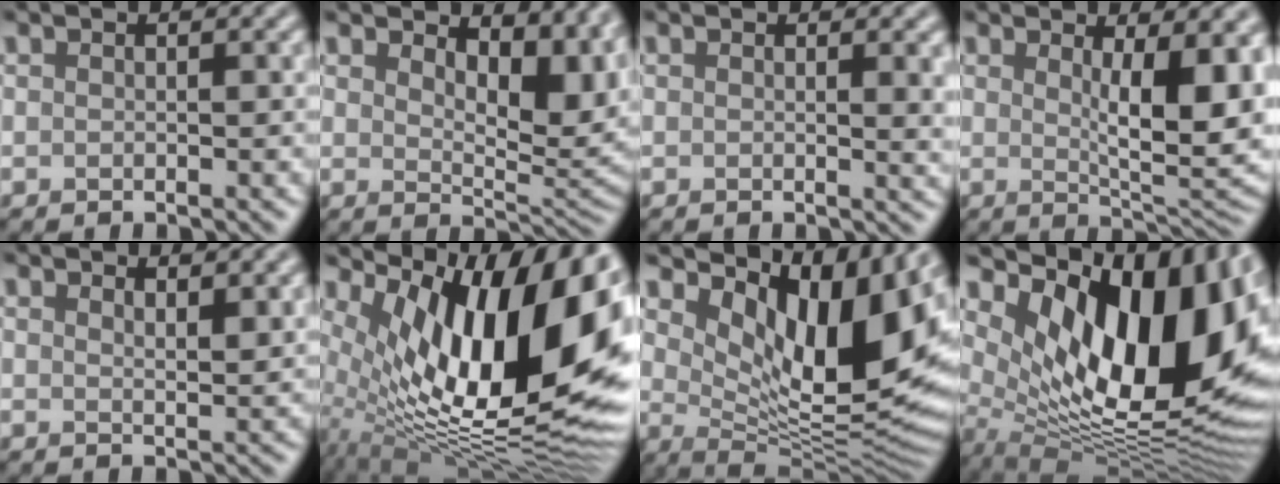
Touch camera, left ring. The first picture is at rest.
{"total": 7.0, "force": [3.6, 3.4, 5.0], "torque": [-0.074, -0.011, 0.054]}
{"total": 2.2, "force": [0.5, 0.7, 2.0], "torque": [-0.015, -0.003, 0.005]}
{"total": 8.7, "force": [1.7, 2.7, 8.1], "torque": [-0.115, -0.013, 0.034]}
{"total": 2.1, "force": [1.8, 0.5, 1.1], "torque": [-0.012, -0.003, 0.030]}
{"total": 17.9, "force": [3.7, 7.9, 15.7], "torque": [-0.244, 0.009, 0.054]}
{"total": 13.3, "force": [4.5, 5.8, 11.1], "torque": [-0.151, -0.011, 0.084]}
{"total": 16.3, "force": [4.6, 8.2, 13.4], "torque": [-0.198, -0.010, 0.082]}